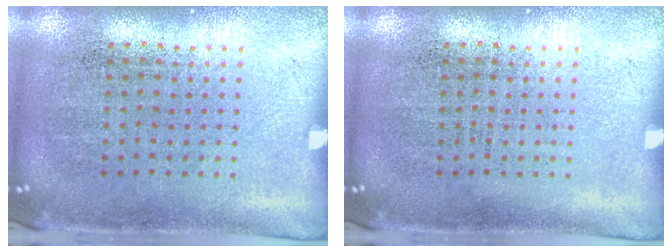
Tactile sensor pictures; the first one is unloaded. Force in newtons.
{"total": 0.0}